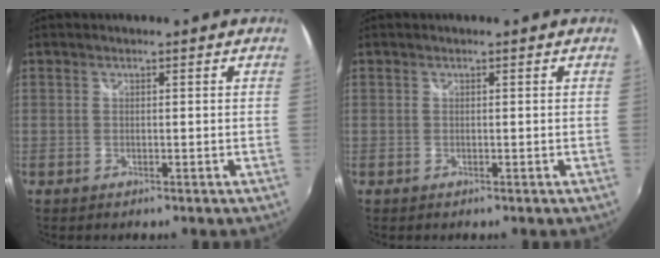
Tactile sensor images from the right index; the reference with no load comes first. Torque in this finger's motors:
{"motor_torque": [0.00, 0.00, 0.01, 0.01]}